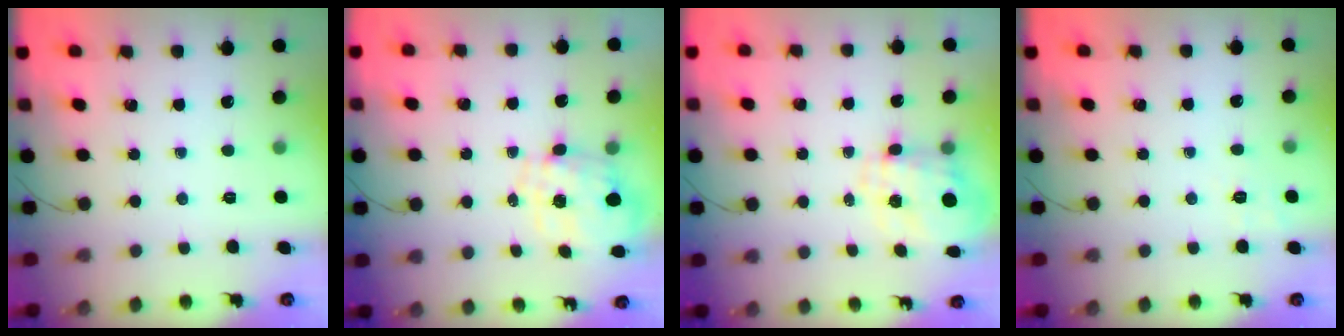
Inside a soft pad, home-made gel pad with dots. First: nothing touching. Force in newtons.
{"total": 2.1, "press": 1.7, "slide": 1.1}
{"total": 6.6, "press": 6.5, "slide": 1.2}
{"total": 2.1, "press": 1.2, "slide": 1.8}